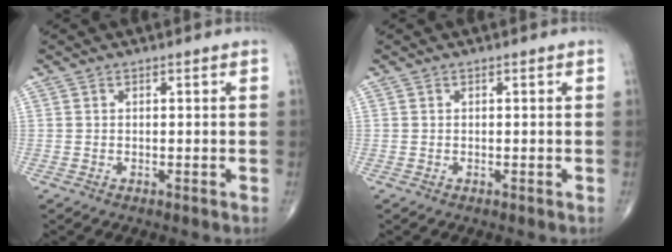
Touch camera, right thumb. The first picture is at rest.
{"total": 0.0}